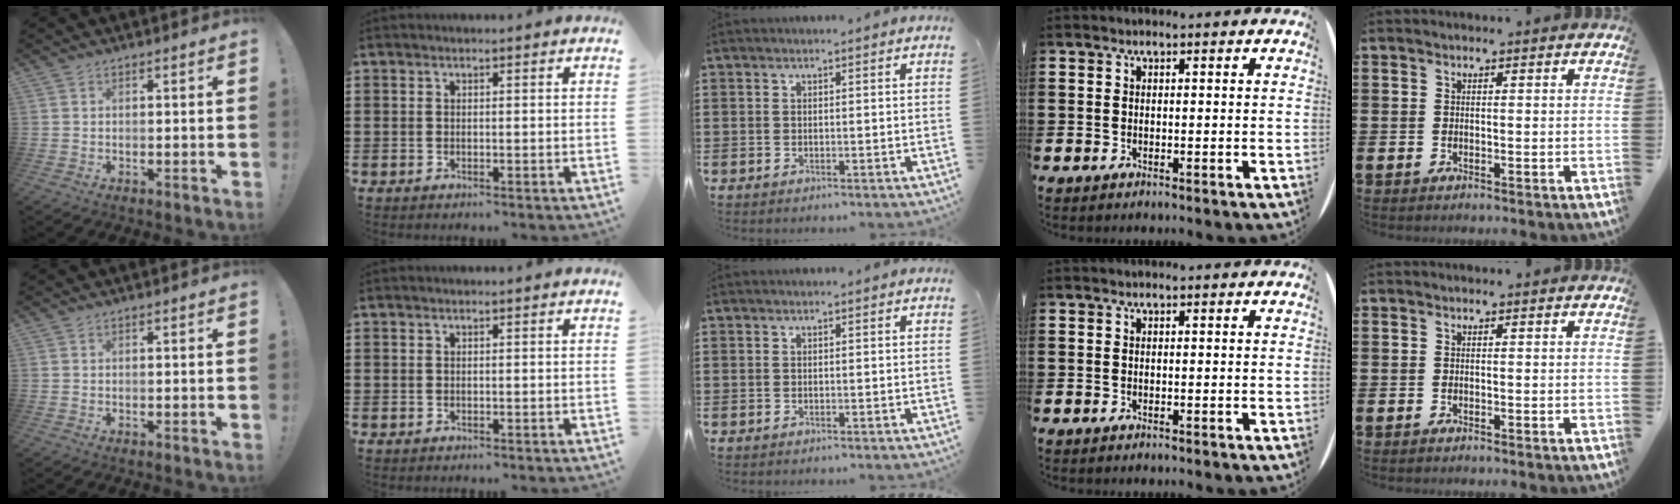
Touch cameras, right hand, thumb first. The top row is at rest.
{}